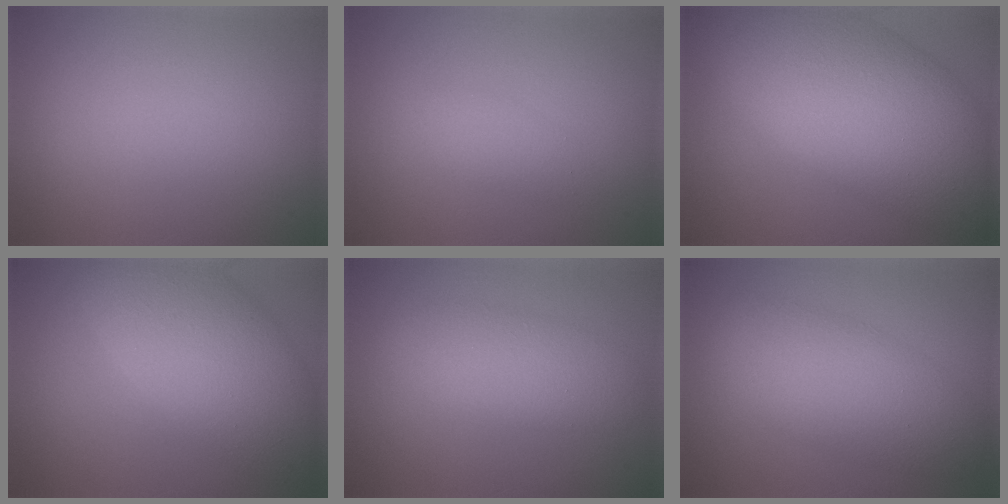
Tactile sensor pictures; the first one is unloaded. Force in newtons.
{"total": 1.5, "press": 1.5, "slide": 0.1}
{"total": 13.2, "press": 13.2, "slide": 0.8}
{"total": 8.0, "press": 8.0, "slide": 0.7}
{"total": 3.9, "press": 3.9, "slide": 0.1}
{"total": 6.1, "press": 6.1, "slide": 0.2}